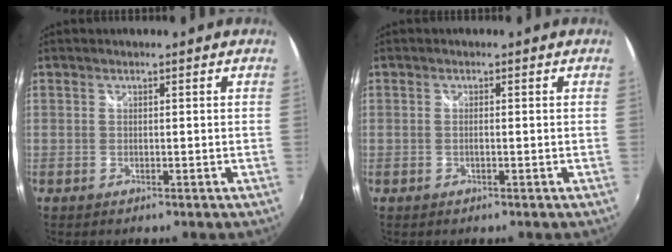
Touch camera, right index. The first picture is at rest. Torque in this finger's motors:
{"motor_torque": [-0.34, 0.18, -0.08, -0.01]}